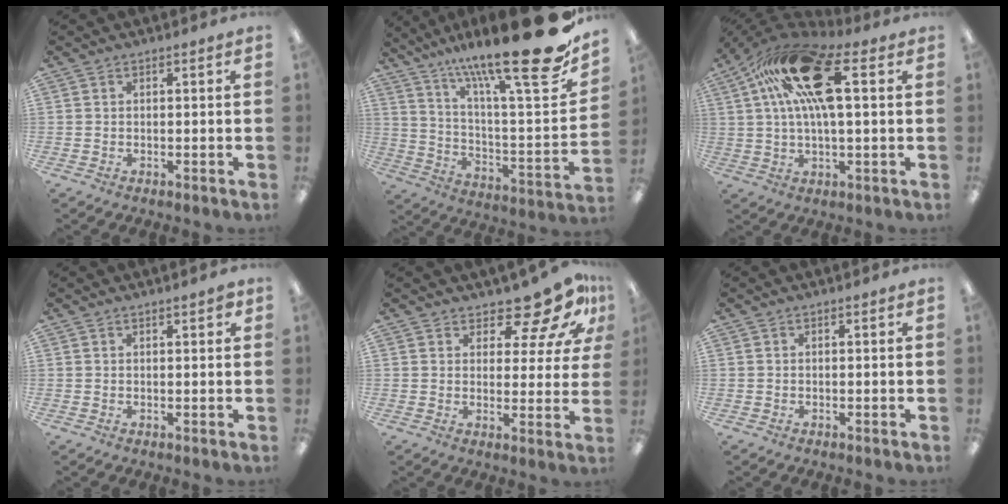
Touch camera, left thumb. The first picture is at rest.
{"total": 25.0, "force": [18.0, 4.1, 16.8], "torque": [-0.250, -0.133, 0.284]}
{"total": 22.0, "force": [7.6, 9.3, 18.4], "torque": [-0.345, -0.002, 0.120]}
{"total": 1.5, "force": [1.1, 0.3, 1.0], "torque": [-0.012, -0.002, 0.018]}
{"total": 13.3, "force": [10.0, 5.4, 6.8], "torque": [-0.095, -0.069, 0.175]}
{"total": 0.0}